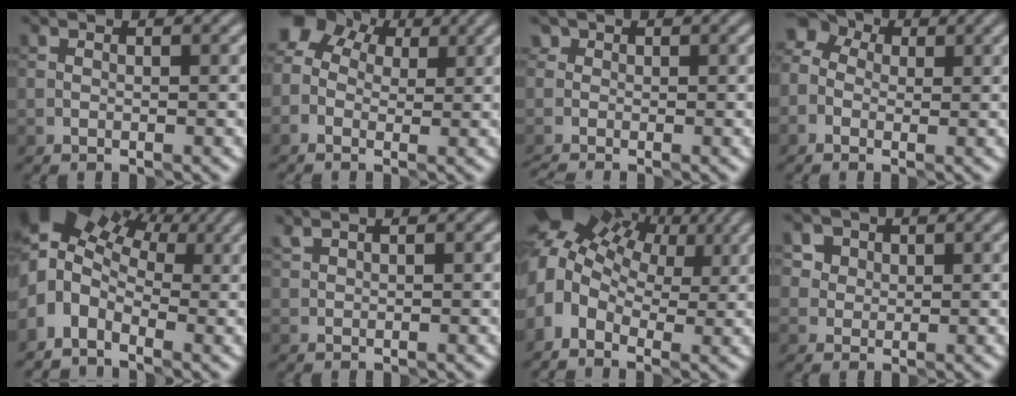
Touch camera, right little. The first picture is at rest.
{"total": 5.6, "force": [1.4, 4.4, 3.2], "torque": [-0.058, 0.031, 0.007]}
{"total": 1.2, "force": [-1.0, 0.7, 0.1], "torque": [0.003, 0.001, -0.020]}
{"total": 5.2, "force": [1.1, 4.2, 2.9], "torque": [-0.044, 0.031, -0.020]}
{"total": 8.0, "force": [1.0, 5.8, 5.4], "torque": [-0.106, 0.006, 0.004]}
{"total": 0.8, "force": [0.8, 0.0, 0.0], "torque": [0.000, 0.007, 0.020]}
{"total": 11.3, "force": [2.9, 7.5, 7.9], "torque": [-0.156, 0.020, 0.052]}
{"total": 5.2, "force": [3.0, 3.8, 1.9], "torque": [-0.032, 0.012, 0.042]}